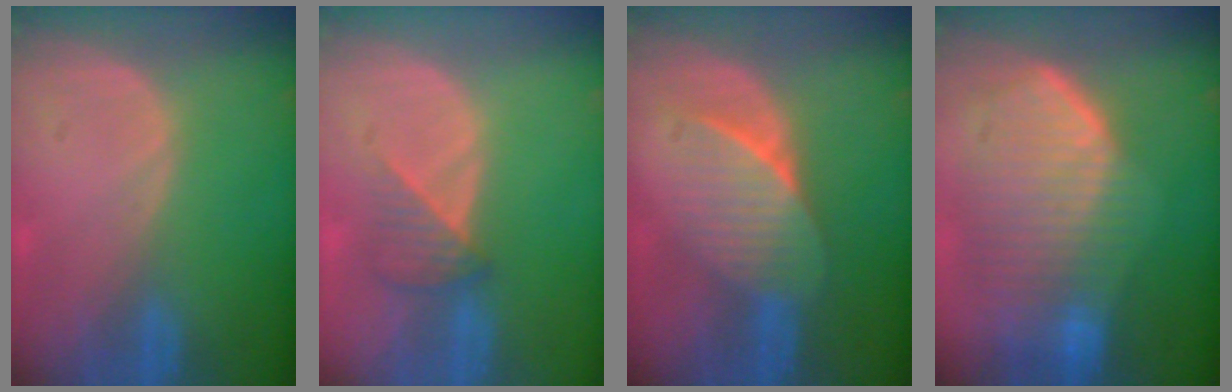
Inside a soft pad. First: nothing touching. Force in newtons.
{"total": 3.4, "press": 3.3, "slide": 0.8}
{"total": 7.7, "press": 6.8, "slide": 3.5}
{"total": 10.8, "press": 9.4, "slide": 5.3}